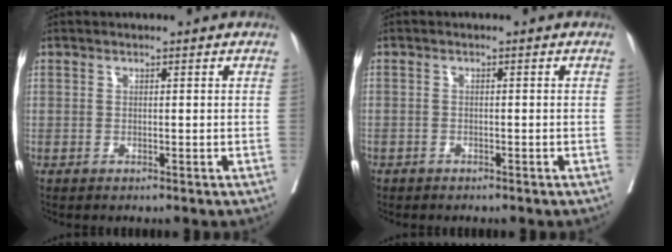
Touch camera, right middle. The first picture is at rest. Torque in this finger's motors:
{"motor_torque": [0.89, -0.54, 1.06, 0.21]}